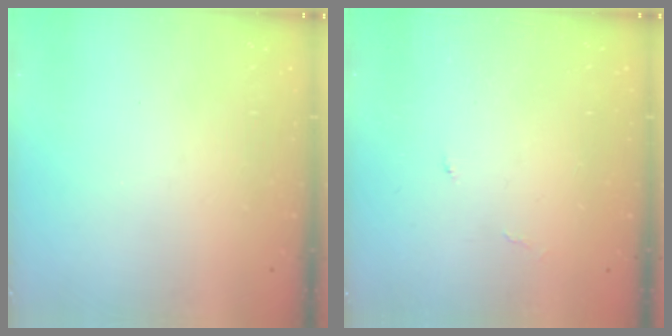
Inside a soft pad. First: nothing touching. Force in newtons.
{"total": 3.8, "press": 3.8, "slide": 0.4}